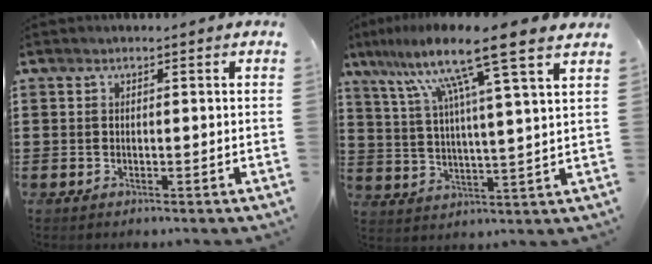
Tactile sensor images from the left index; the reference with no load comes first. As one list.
[{"total": 12.5, "force": [8.9, -0.4, 8.7], "torque": [-0.180, -0.037, 0.137]}]